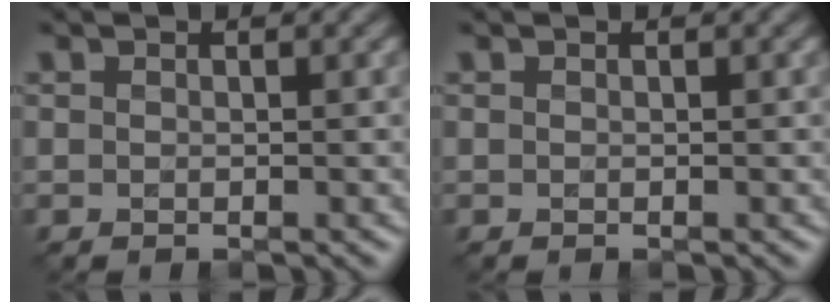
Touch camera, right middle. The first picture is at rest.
{"total": 0.0}